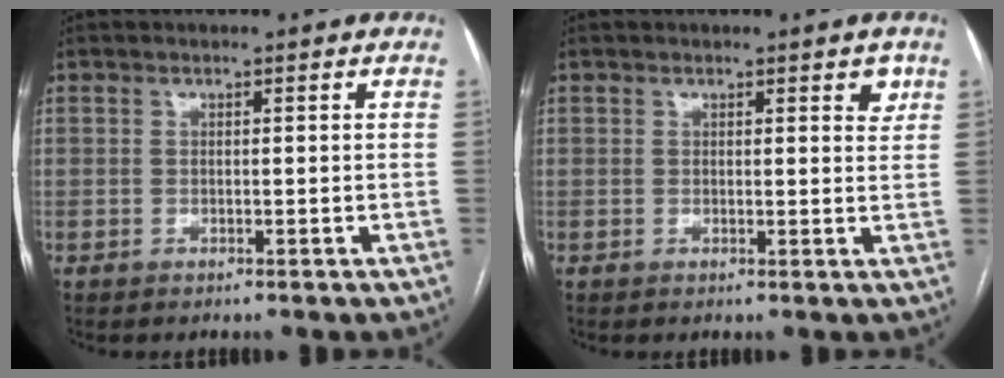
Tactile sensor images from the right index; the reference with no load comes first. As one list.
[{"total": 2.1, "force": [1.3, 0.7, 1.6], "torque": [-0.014, -0.004, 0.012]}]